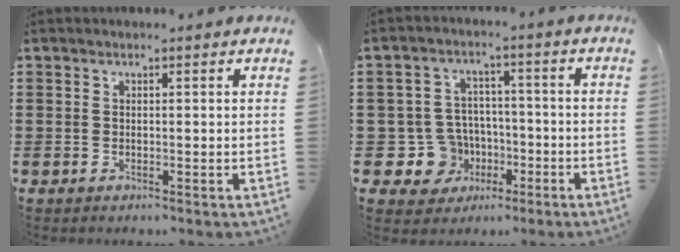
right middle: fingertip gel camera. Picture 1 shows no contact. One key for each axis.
{"total": 7.9, "fx": -2.1, "fy": 7.3, "fz": 2.2, "tx": -0.071, "ty": 0.009, "tz": -0.032}